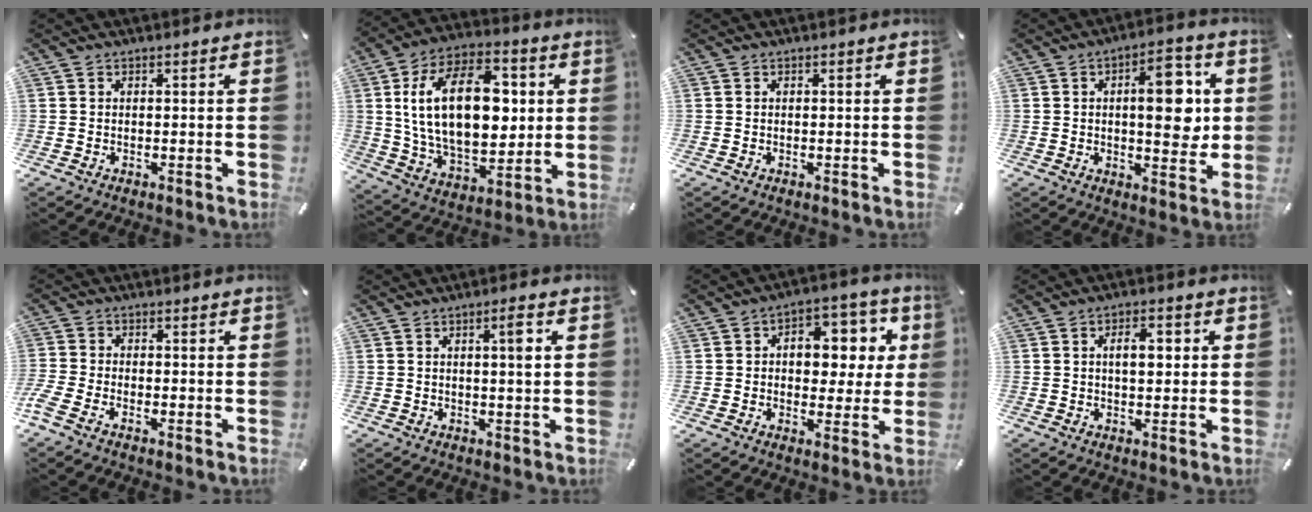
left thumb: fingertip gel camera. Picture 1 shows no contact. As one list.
[{"total": 24.4, "force": [3.7, 14.8, 19.0], "torque": [-0.355, 0.006, 0.059]}, {"total": 0.0}, {"total": 13.8, "force": [2.0, 6.5, 12.0], "torque": [-0.152, -0.006, 0.029]}, {"total": 2.8, "force": [-1.7, 1.4, 1.6], "torque": [-0.039, 0.004, -0.034]}, {"total": 3.5, "force": [0.9, 0.4, 3.4], "torque": [-0.050, -0.005, 0.008]}, {"total": 10.8, "force": [1.9, 7.6, 7.5], "torque": [-0.088, -0.008, 0.029]}, {"total": 5.4, "force": [0.8, 2.9, 4.5], "torque": [-0.068, 0.003, 0.006]}]